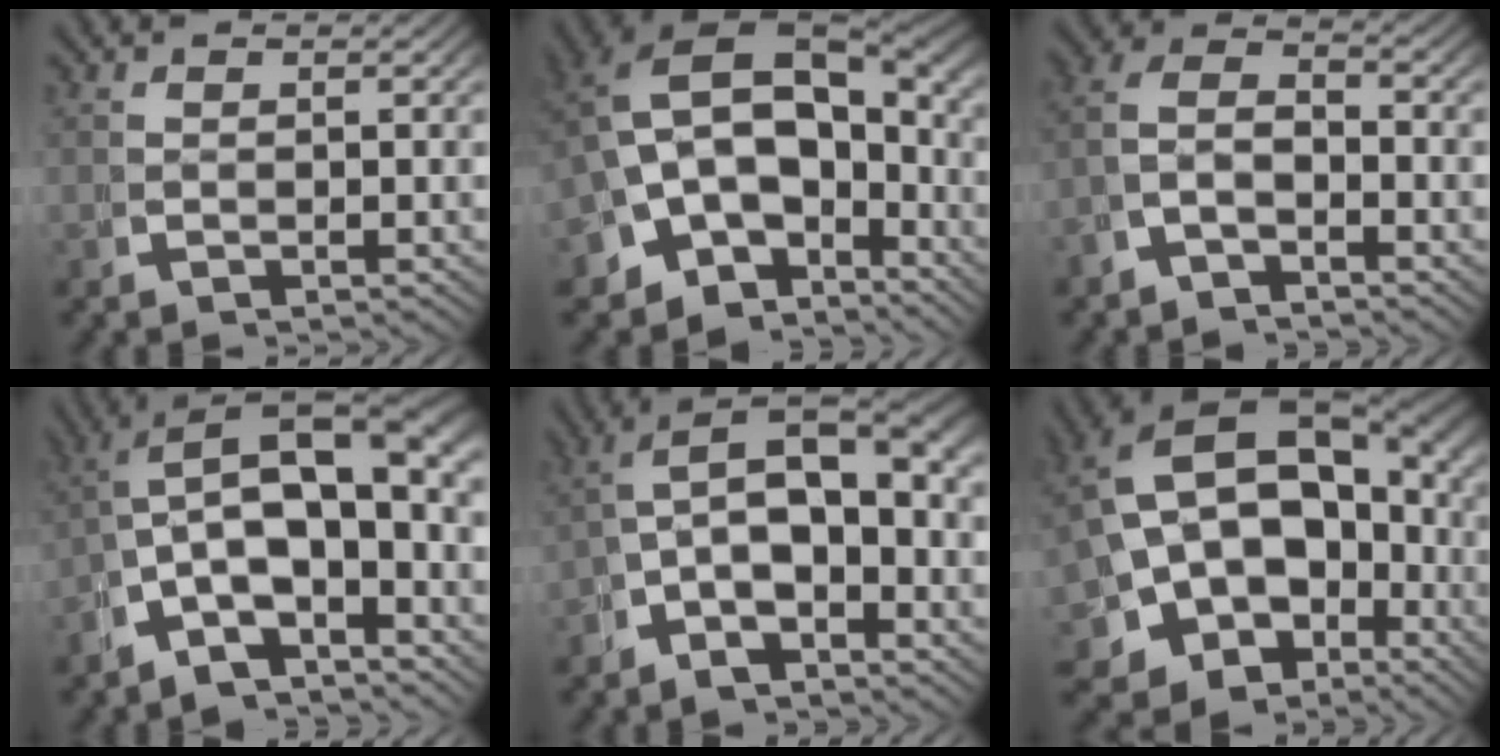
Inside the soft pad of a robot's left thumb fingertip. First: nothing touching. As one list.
[{"total": 14.4, "force": [-0.5, 10.7, 9.6], "torque": [-0.204, -0.039, -0.006]}, {"total": 5.0, "force": [-0.9, 3.6, 3.3], "torque": [-0.065, -0.013, -0.026]}, {"total": 11.4, "force": [-0.4, 7.5, 8.6], "torque": [-0.148, -0.023, -0.009]}, {"total": 10.3, "force": [0.8, 6.8, 7.6], "torque": [-0.119, 0.003, -0.006]}, {"total": 18.3, "force": [-0.9, 13.9, 11.8], "torque": [-0.235, -0.047, -0.005]}]